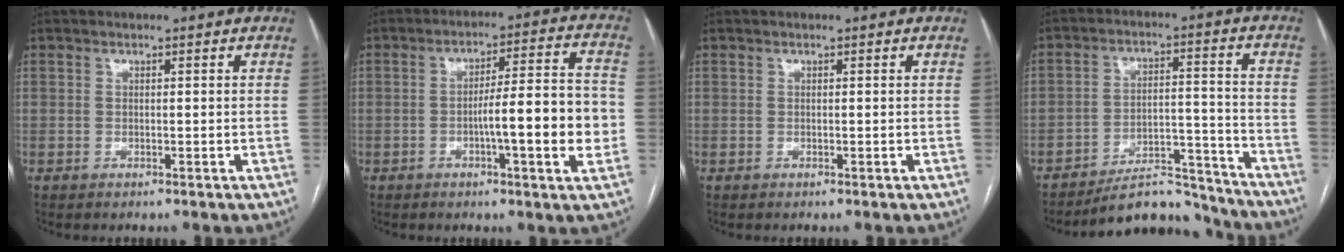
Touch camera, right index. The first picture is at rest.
{"total": 11.9, "force": [-2.6, 0.9, 11.6], "torque": [-0.171, 0.013, -0.041]}
{"total": 0.0}
{"total": 10.4, "force": [-9.9, 2.9, 1.0], "torque": [0.006, 0.051, -0.154]}